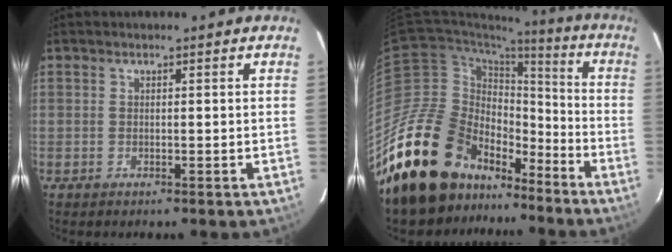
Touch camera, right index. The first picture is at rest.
{"total": 24.2, "force": [-17.2, 13.4, 10.5], "torque": [-0.213, 0.013, -0.277]}